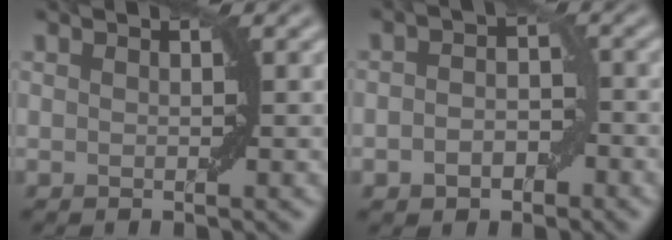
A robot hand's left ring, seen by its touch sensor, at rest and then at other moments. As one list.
[{"total": 3.1, "force": [-1.1, 2.1, 2.0], "torque": [-0.025, 0.000, -0.023]}]